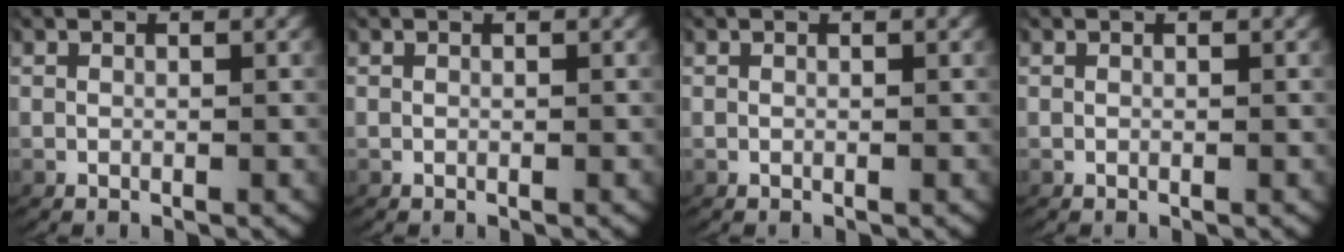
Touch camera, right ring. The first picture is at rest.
{"total": 0.0}
{"total": 0.0}
{"total": 0.0}